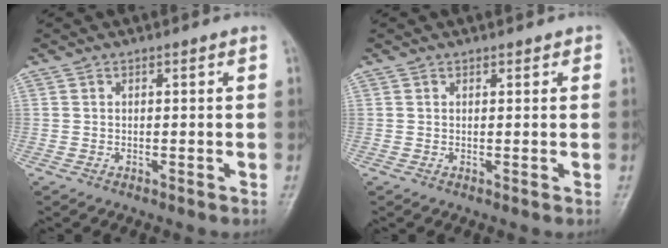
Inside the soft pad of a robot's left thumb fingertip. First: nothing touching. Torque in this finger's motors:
{"motor_torque": [-0.20, -0.08, -0.42, -0.12, 0.00]}